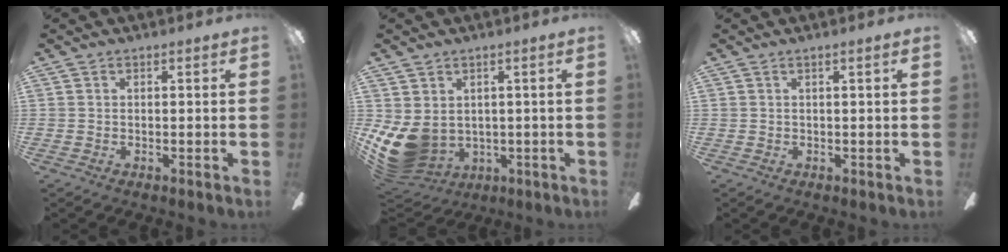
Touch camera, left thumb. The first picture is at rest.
{"total": 10.6, "force": [-1.0, 8.6, 6.1], "torque": [-0.152, -0.009, -0.011]}
{"total": 0.9, "force": [0.3, 0.0, 0.8], "torque": [-0.016, 0.001, 0.004]}